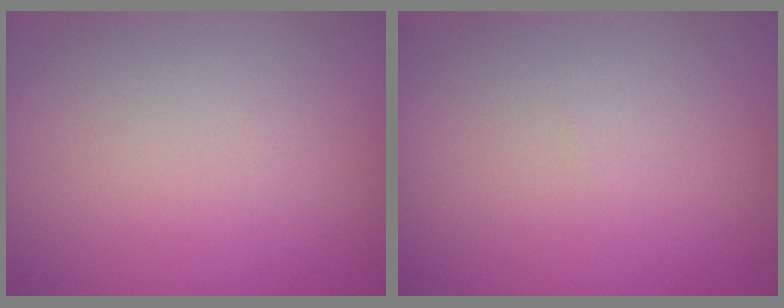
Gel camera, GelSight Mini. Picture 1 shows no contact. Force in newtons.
{"total": 0.0}